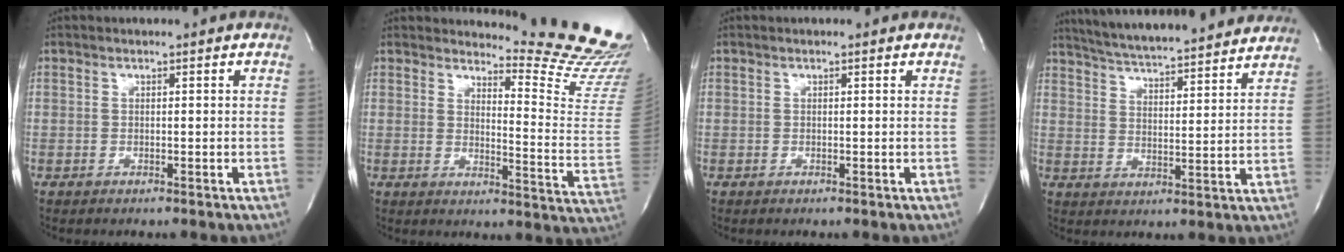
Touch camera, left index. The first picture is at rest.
{"total": 15.6, "force": [15.2, -0.6, 3.5], "torque": [-0.041, -0.170, 0.157]}
{"total": 0.0}
{"total": 22.6, "force": [20.7, 2.3, 8.8], "torque": [-0.146, -0.004, 0.278]}